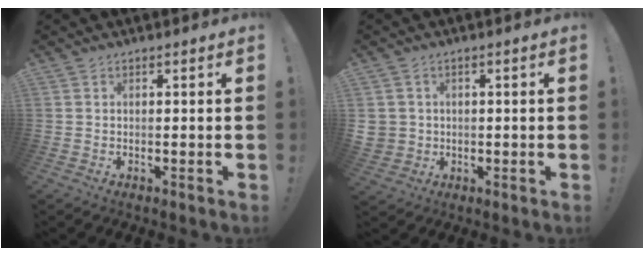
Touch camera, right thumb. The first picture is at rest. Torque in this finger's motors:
{"motor_torque": [0.18, -0.01, 0.38, -0.01, 0.00]}